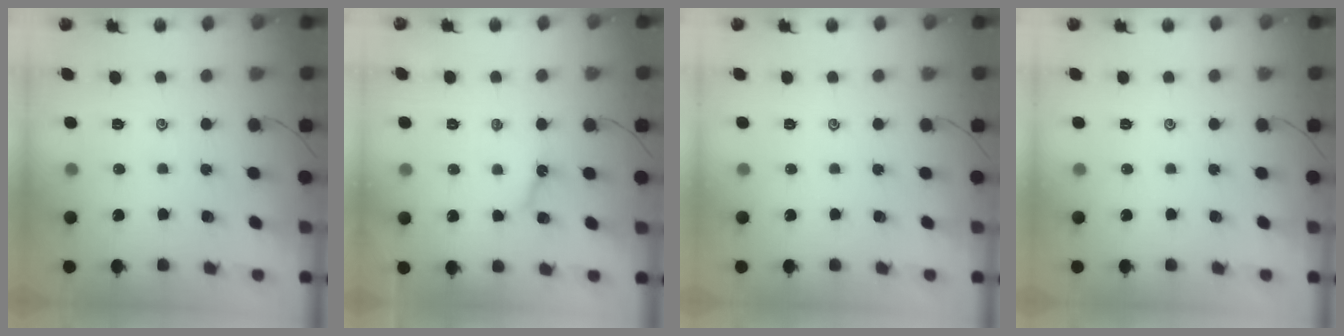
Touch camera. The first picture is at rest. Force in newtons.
{"total": 4.2, "press": 4.2, "slide": 0.2}
{"total": 0.0}
{"total": 0.0}